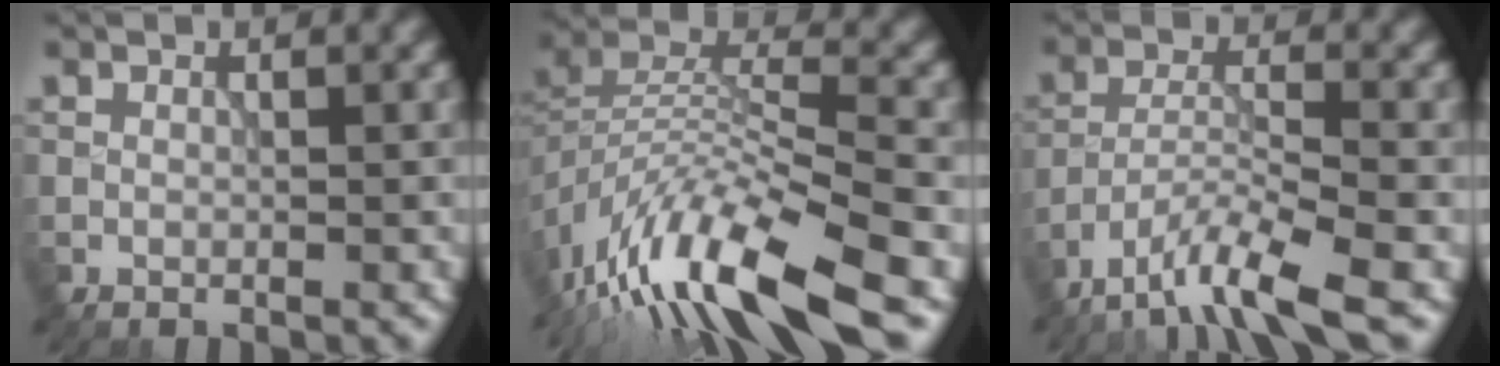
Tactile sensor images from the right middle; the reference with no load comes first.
{"total": 13.3, "force": [-8.6, 4.0, 9.4], "torque": [-0.185, -0.002, -0.156]}
{"total": 6.5, "force": [-4.8, 0.9, 4.3], "torque": [-0.072, -0.003, -0.096]}